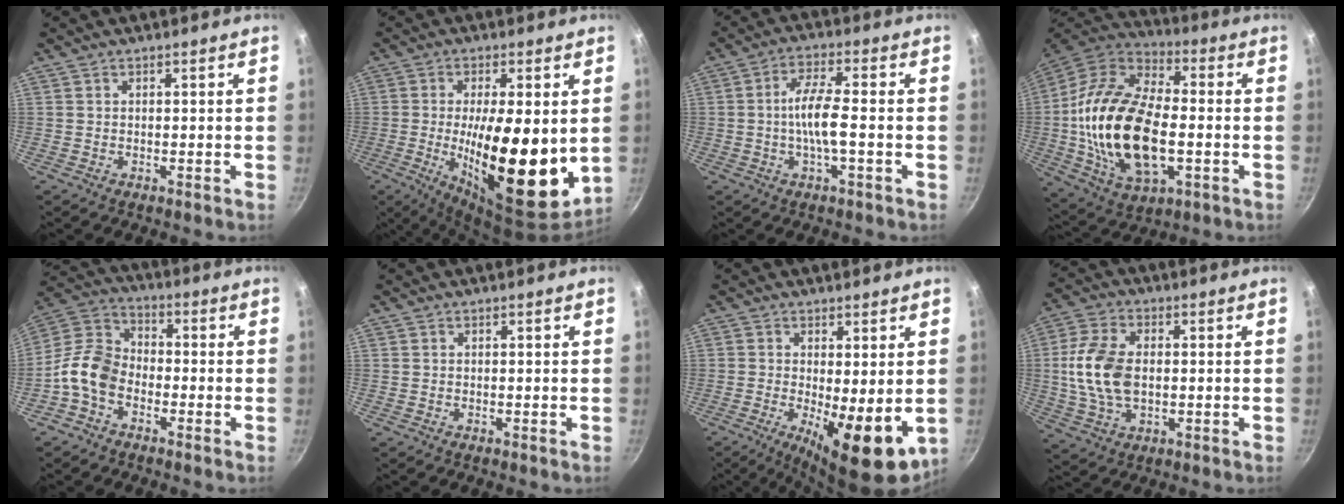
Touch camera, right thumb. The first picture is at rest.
{"total": 20.1, "force": [-1.1, 6.9, 18.8], "torque": [-0.280, -0.024, -0.014]}
{"total": 7.3, "force": [-1.2, 1.5, 7.1], "torque": [-0.138, 0.019, -0.029]}
{"total": 25.7, "force": [-2.5, 14.2, 21.2], "torque": [-0.404, 0.023, -0.043]}
{"total": 9.9, "force": [-4.0, 6.8, 6.1], "torque": [-0.104, 0.046, -0.102]}
{"total": 0.0}
{"total": 11.2, "force": [-1.5, 3.8, 10.4], "torque": [-0.136, -0.013, -0.009]}
{"total": 12.5, "force": [0.1, 7.7, 9.8], "torque": [-0.189, 0.010, -0.003]}